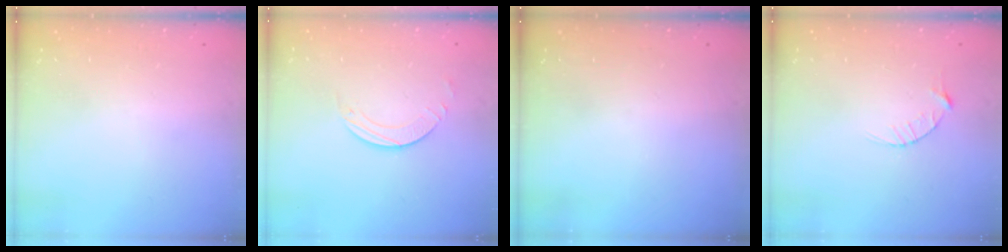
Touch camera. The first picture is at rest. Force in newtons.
{"total": 2.5, "press": 2.5, "slide": 0.2}
{"total": 0.0}
{"total": 2.9, "press": 2.9, "slide": 0.4}